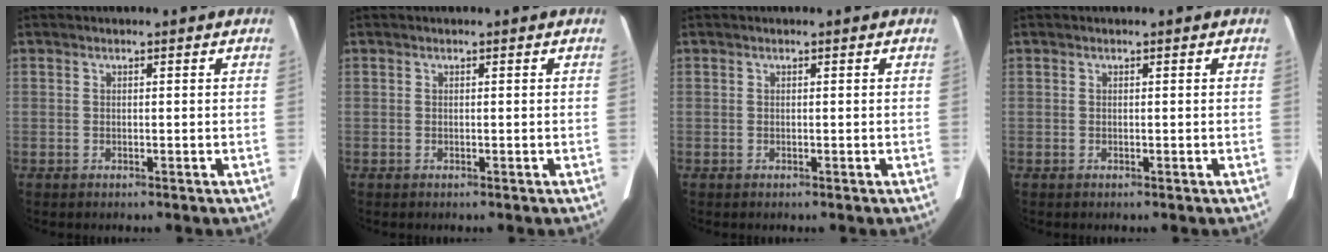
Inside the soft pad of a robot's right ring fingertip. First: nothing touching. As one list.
[{"total": 0.0}, {"total": 0.0}, {"total": 0.0}]